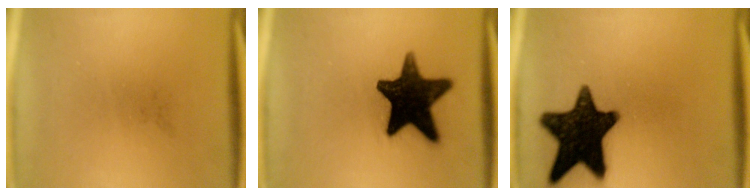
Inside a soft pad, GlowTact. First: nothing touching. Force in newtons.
{"total": 16.9}
{"total": 17.0}